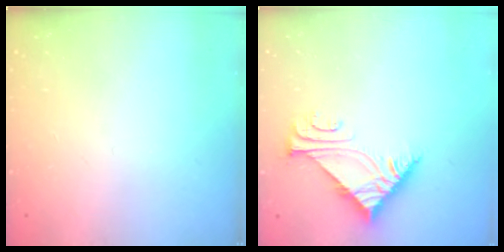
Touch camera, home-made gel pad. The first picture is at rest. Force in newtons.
{"total": 7.4, "press": 7.4, "slide": 0.3}